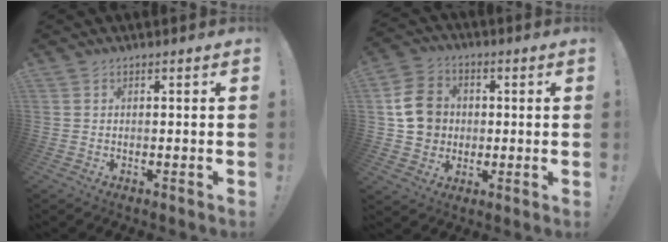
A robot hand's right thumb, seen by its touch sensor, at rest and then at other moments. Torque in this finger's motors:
{"motor_torque": [0.85, 0.88, 0.06, 0.05, 0.06]}